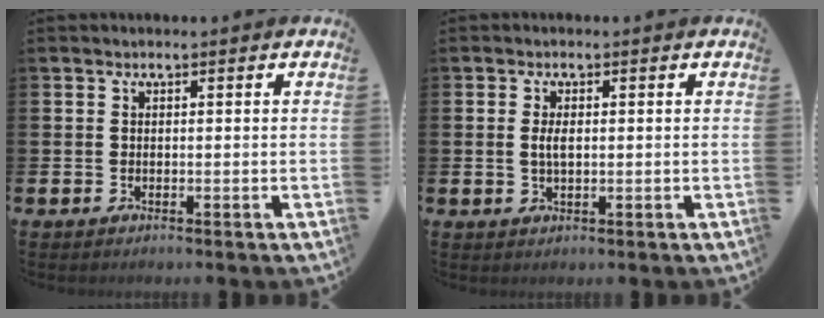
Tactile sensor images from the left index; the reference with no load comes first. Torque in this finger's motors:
{"motor_torque": [0.68, 0.03, 0.09, 0.09]}